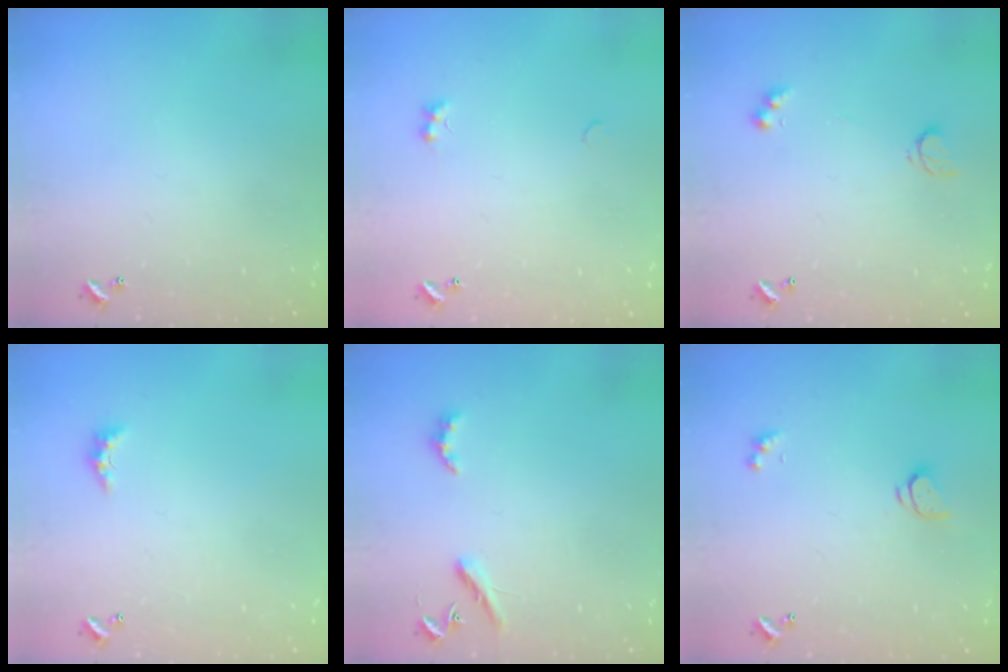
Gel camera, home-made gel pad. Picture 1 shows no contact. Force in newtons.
{"total": 1.8, "press": 1.7, "slide": 0.4}
{"total": 3.6, "press": 3.6, "slide": 0.6}
{"total": 2.3, "press": 2.2, "slide": 0.7}
{"total": 3.1, "press": 3.0, "slide": 0.6}
{"total": 1.6, "press": 1.5, "slide": 0.4}